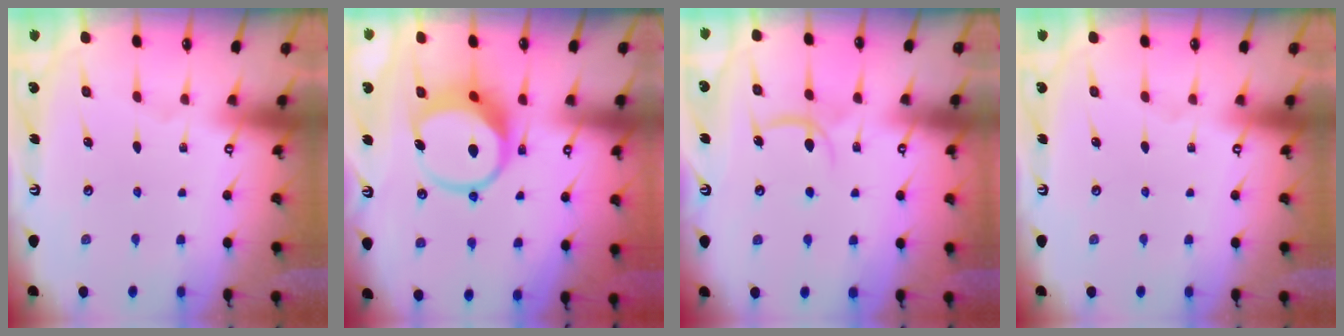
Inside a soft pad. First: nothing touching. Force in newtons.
{"total": 10.6, "press": 10.5, "slide": 1.2}
{"total": 6.9, "press": 6.8, "slide": 0.9}
{"total": 0.0}